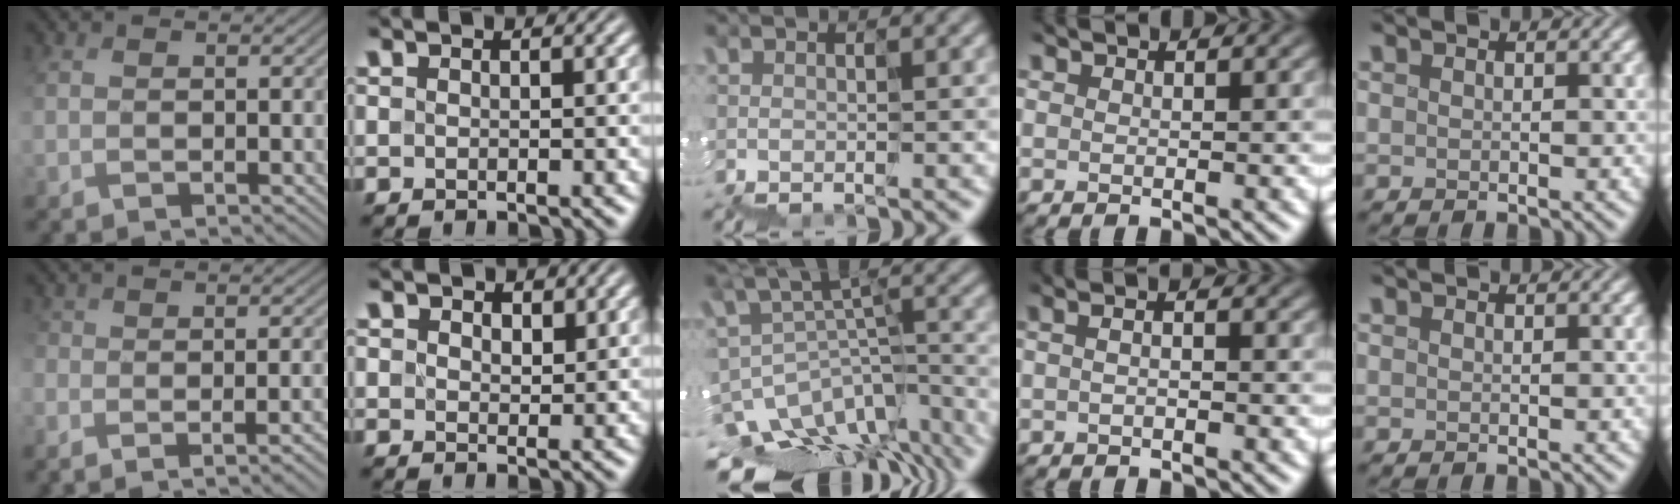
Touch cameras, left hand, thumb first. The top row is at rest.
{"thumb": {"total": 7.1, "force": [-4.2, 2.5, 5.1], "torque": [-0.059, 0.000, -0.047]}, "index": {"total": 1.7, "force": [1.1, 1.1, 0.8], "torque": [-0.012, -0.002, 0.016]}, "middle": {"total": 10.0, "force": [-7.0, 5.5, 4.5], "torque": [-0.092, 0.009, -0.076]}, "ring": {"total": 1.2, "force": [-0.6, 0.5, 1.0], "torque": [-0.016, -0.009, -0.017]}, "little": {"total": 0.6, "force": [0.6, 0.0, 0.1], "torque": [-0.001, 0.003, 0.007]}}